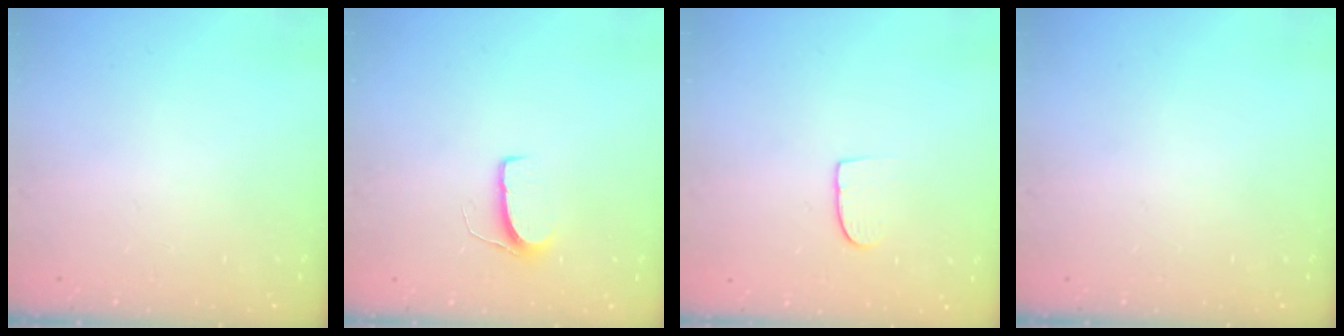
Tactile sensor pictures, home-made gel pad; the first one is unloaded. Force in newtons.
{"total": 6.4, "press": 6.4, "slide": 0.6}
{"total": 7.3, "press": 7.2, "slide": 0.5}
{"total": 0.0}